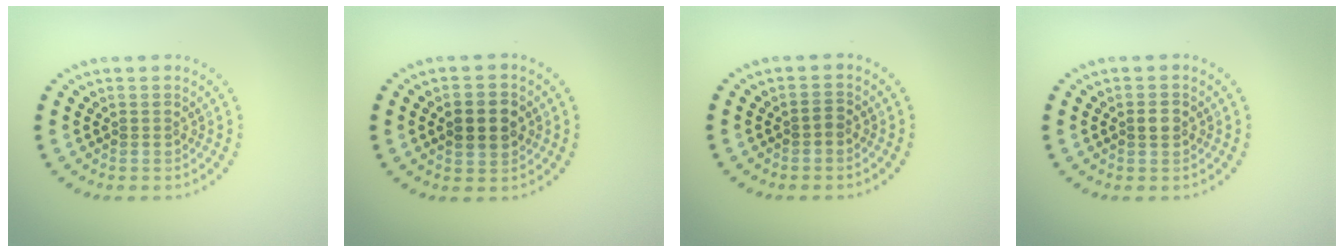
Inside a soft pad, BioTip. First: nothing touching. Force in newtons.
{"total": 3.7, "press": 3.7, "slide": 0.2}
{"total": 0.7, "press": 0.7, "slide": 0.3}
{"total": 1.5, "press": 1.5, "slide": 0.3}